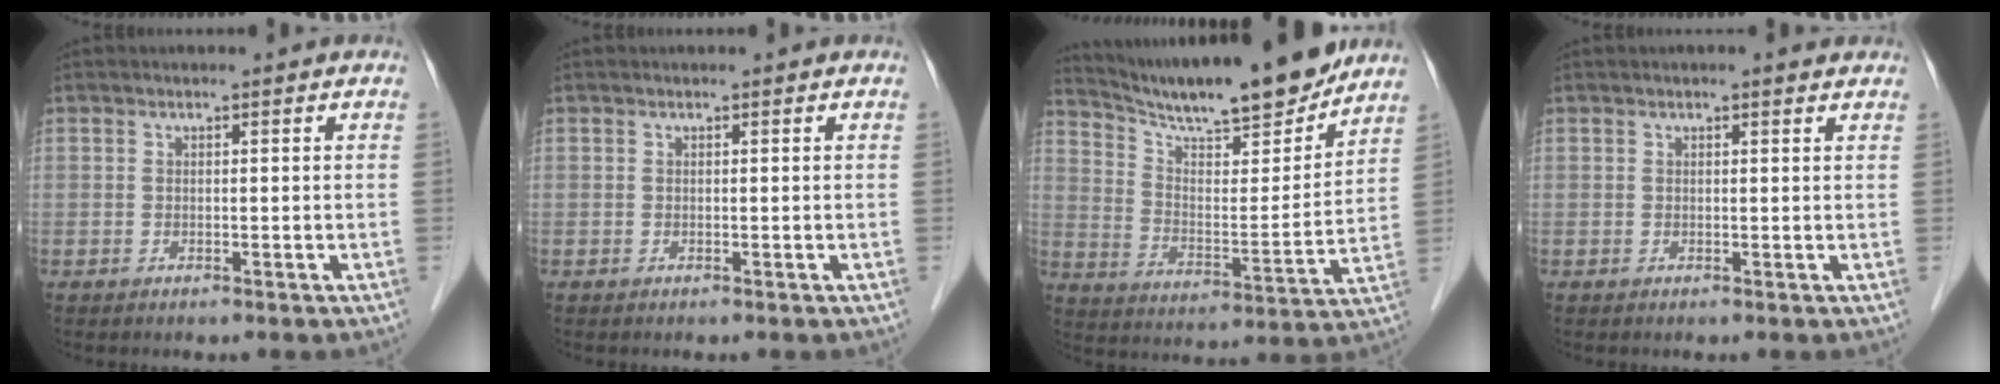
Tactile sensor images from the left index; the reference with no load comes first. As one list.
[{"total": 0.0}, {"total": 18.4, "force": [16.5, 1.5, 7.9], "torque": [-0.136, -0.017, 0.258]}, {"total": 1.8, "force": [1.4, 0.4, 1.0], "torque": [-0.014, 0.012, 0.015]}]